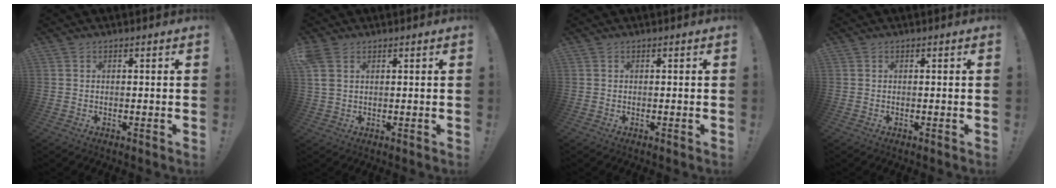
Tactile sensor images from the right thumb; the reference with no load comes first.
{"total": 4.2, "force": [2.0, 2.5, 2.8], "torque": [-0.058, -0.003, 0.038]}
{"total": 0.0}
{"total": 0.0}